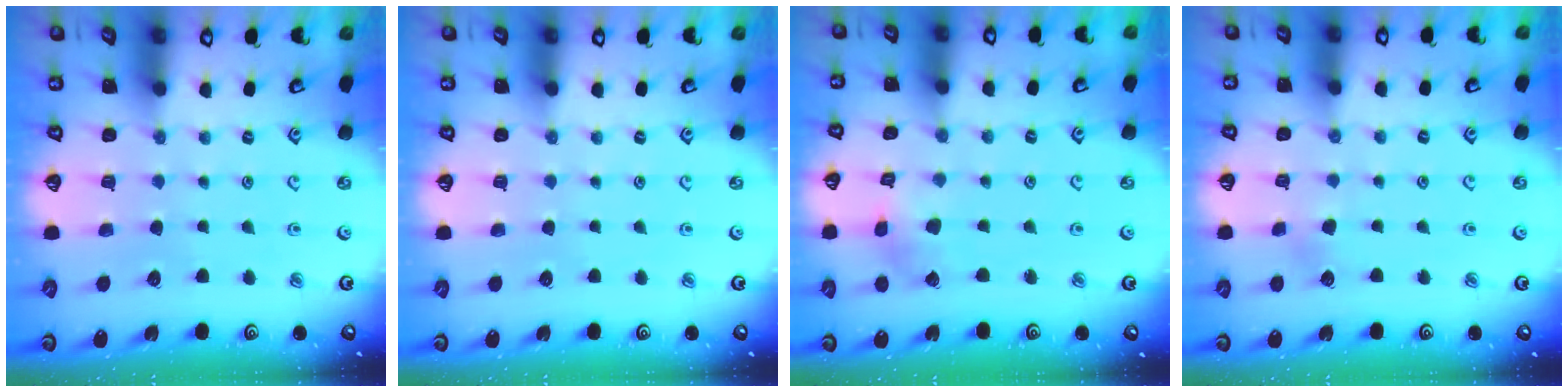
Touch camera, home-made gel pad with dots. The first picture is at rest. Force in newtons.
{"total": 0.0}
{"total": 2.7, "press": 2.7, "slide": 0.2}
{"total": 2.7, "press": 2.7, "slide": 0.4}